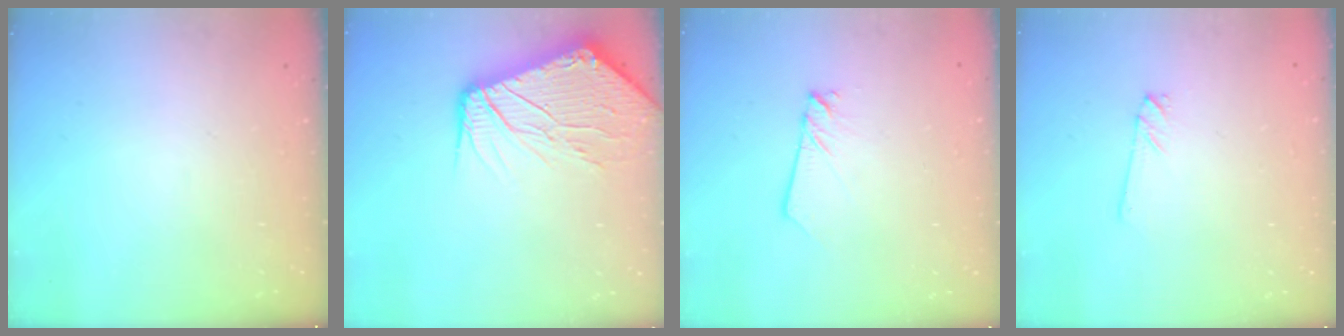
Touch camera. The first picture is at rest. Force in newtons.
{"total": 15.8, "press": 15.7, "slide": 2.1}
{"total": 2.7, "press": 2.7, "slide": 0.2}
{"total": 0.8, "press": 0.8, "slide": 0.1}